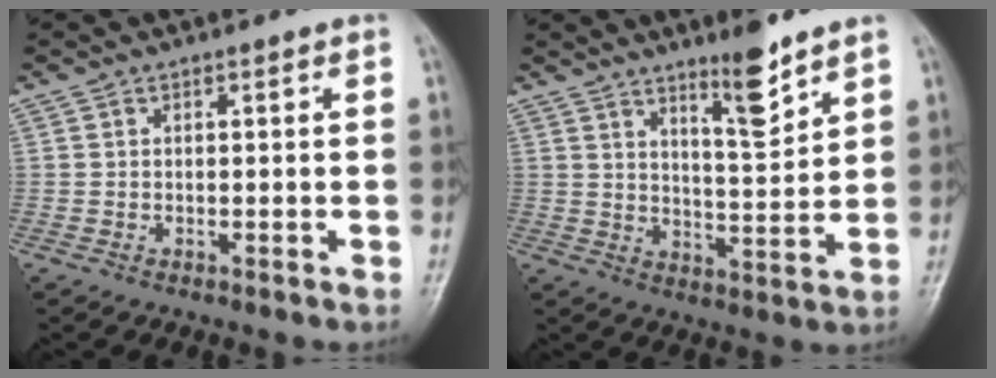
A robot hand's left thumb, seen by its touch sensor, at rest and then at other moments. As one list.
[{"total": 8.1, "force": [5.9, 1.3, 5.5], "torque": [-0.081, -0.053, 0.099]}]